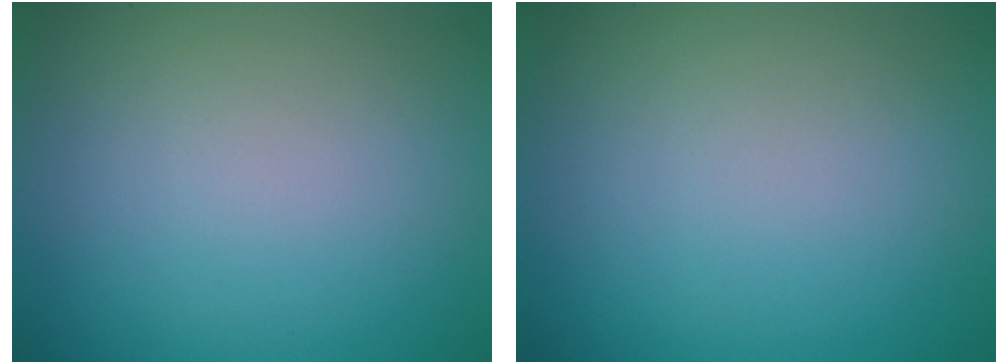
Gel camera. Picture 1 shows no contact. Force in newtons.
{"total": 0.0}